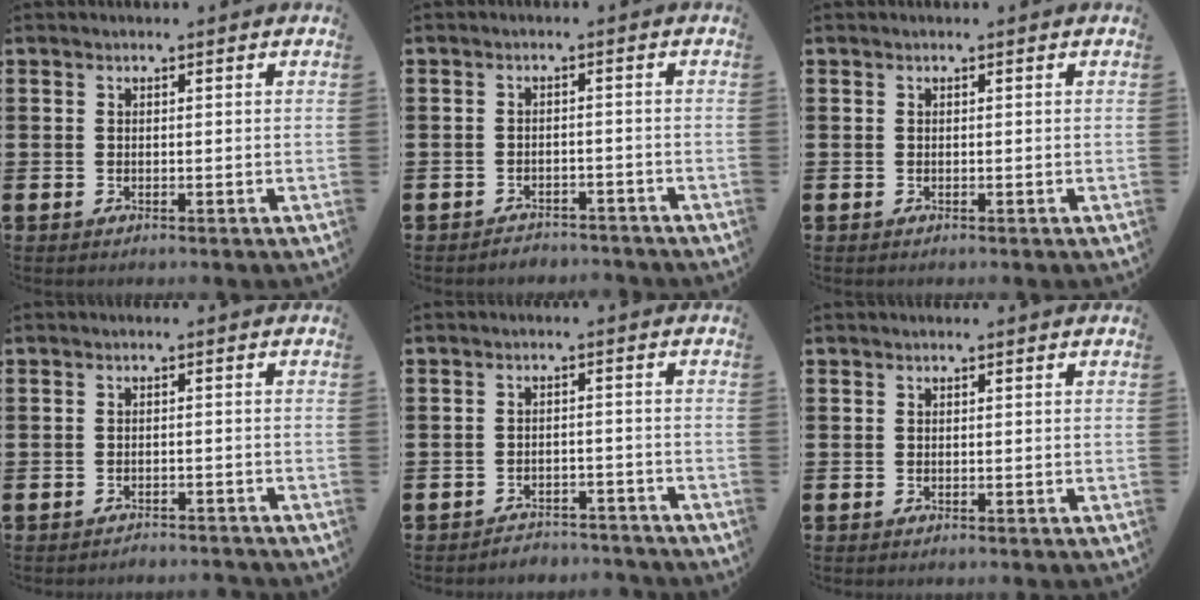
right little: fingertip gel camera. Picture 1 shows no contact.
{"total": 1.8, "force": [-1.8, 0.1, -0.2], "torque": [-0.004, 0.005, -0.040]}
{"total": 0.0}
{"total": 1.2, "force": [-1.2, 0.0, -0.1], "torque": [-0.002, 0.002, -0.026]}
{"total": 2.4, "force": [-2.4, 0.2, -0.2], "torque": [-0.004, 0.005, -0.052]}
{"total": 0.0}